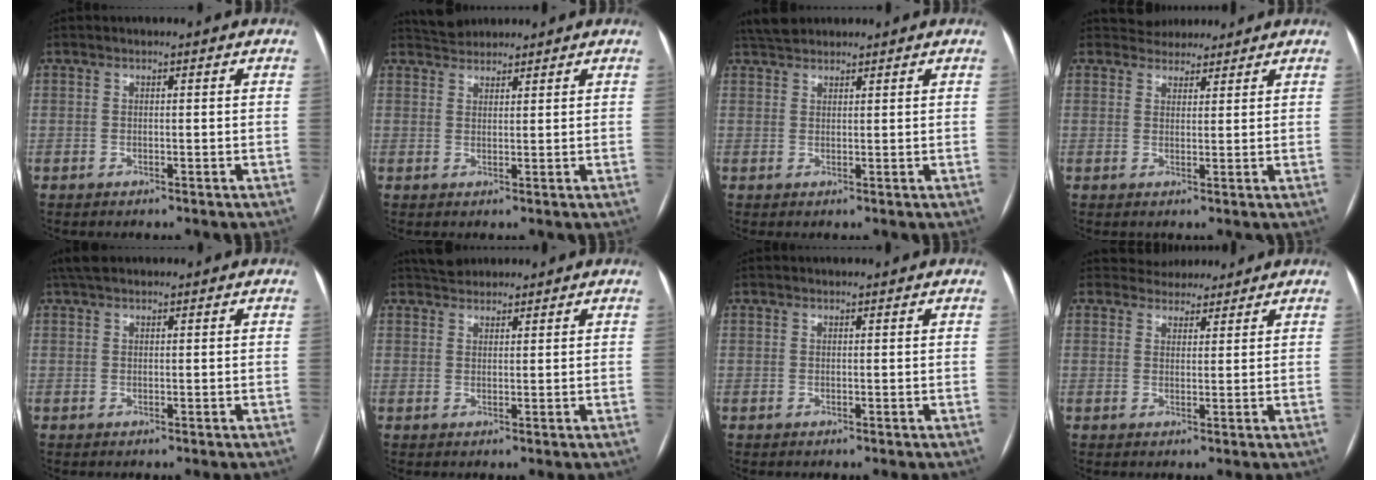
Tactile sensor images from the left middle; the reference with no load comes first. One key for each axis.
{"total": 3.0, "fx": 2.9, "fy": 0.8, "fz": -0.1, "tx": -0.005, "ty": 0.019, "tz": 0.053}
{"total": 3.8, "fx": 3.4, "fy": 1.2, "fz": 0.9, "tx": -0.021, "ty": 0.024, "tz": 0.064}
{"total": 3.9, "fx": 3.5, "fy": 1.7, "fz": -0.1, "tx": 0.005, "ty": 0.015, "tz": 0.051}
{"total": 3.3, "fx": 2.7, "fy": 1.1, "fz": 1.6, "tx": -0.033, "ty": 0.027, "tz": 0.050}
{"total": 3.1, "fx": 2.8, "fy": 1.1, "fz": 0.3, "tx": -0.008, "ty": 0.021, "tz": 0.048}
{"total": 1.3, "fx": 1.3, "fy": 0.2, "fz": 0.3, "tx": -0.009, "ty": 0.008, "tz": 0.016}
{"total": 4.5, "fx": 4.1, "fy": 1.8, "fz": -0.1, "tx": 0.006, "ty": 0.012, "tz": 0.057}